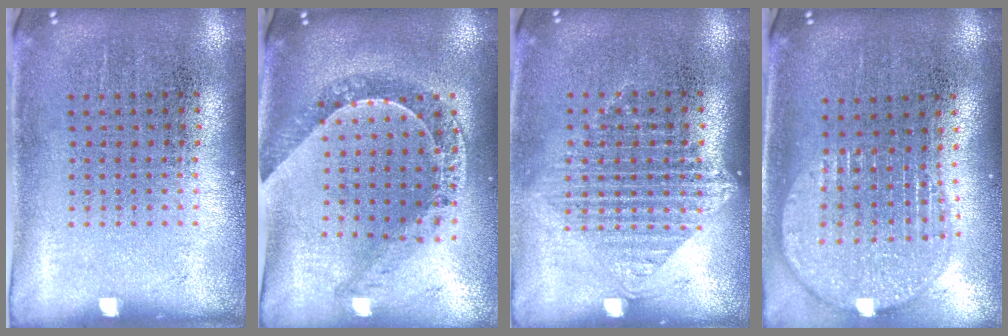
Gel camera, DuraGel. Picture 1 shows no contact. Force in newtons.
{"total": 1.1, "press": 1.1, "slide": 0.1}
{"total": 1.3, "press": 1.1, "slide": 0.6}
{"total": 1.9, "press": 1.6, "slide": 1.0}